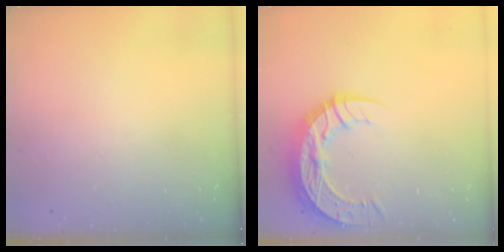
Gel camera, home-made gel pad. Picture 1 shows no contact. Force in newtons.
{"total": 15.4, "press": 15.3, "slide": 1.2}